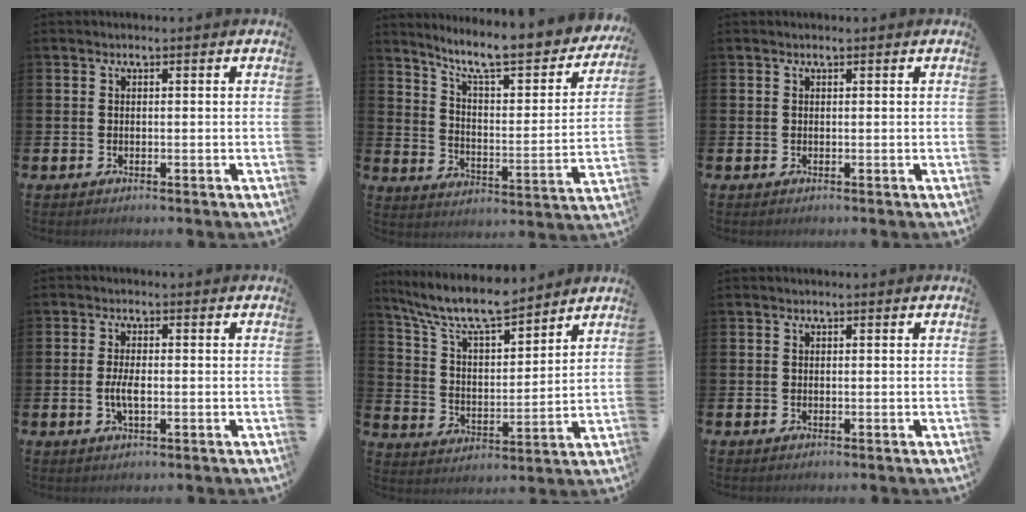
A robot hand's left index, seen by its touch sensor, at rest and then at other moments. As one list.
[{"total": 9.7, "force": [8.4, 1.8, 4.6], "torque": [-0.105, -0.065, 0.136]}, {"total": 0.0}, {"total": 3.0, "force": [-0.6, 1.1, 2.8], "torque": [-0.048, -0.001, -0.011]}, {"total": 9.5, "force": [8.5, 1.9, 3.6], "torque": [-0.109, -0.046, 0.153]}, {"total": 0.0}]